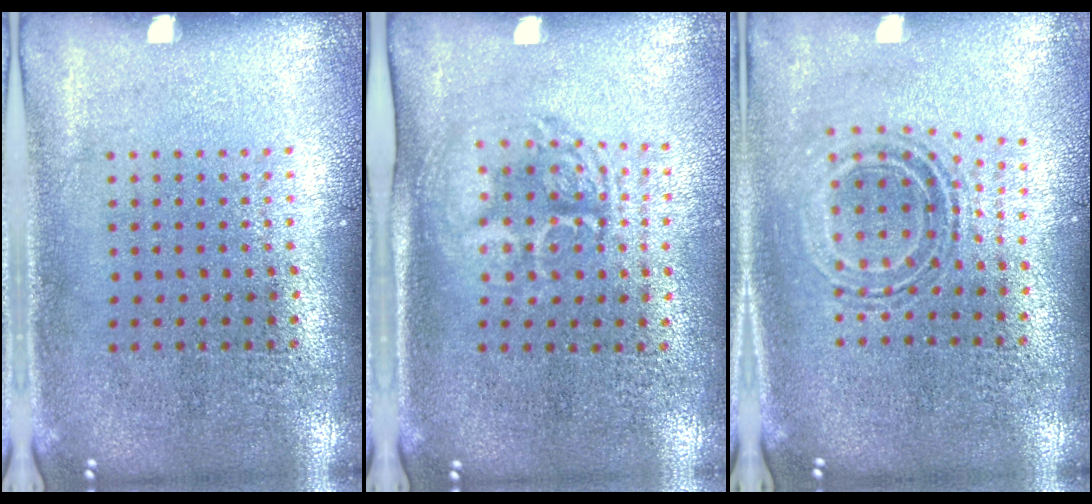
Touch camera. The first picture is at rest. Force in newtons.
{"total": 1.6, "press": 1.4, "slide": 0.8}
{"total": 0.7, "press": 0.7, "slide": 0.2}